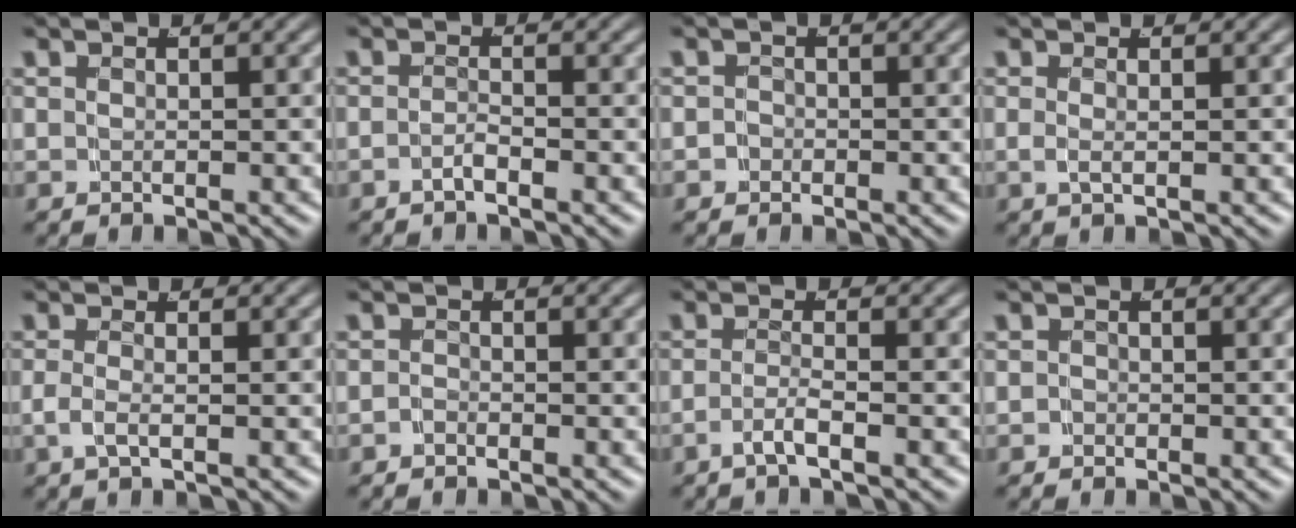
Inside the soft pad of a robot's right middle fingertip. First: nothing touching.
{"total": 1.4, "force": [-1.3, -0.2, 0.6], "torque": [-0.010, 0.001, -0.027]}
{"total": 0.9, "force": [-0.6, 0.6, -0.2], "torque": [0.005, -0.002, -0.014]}
{"total": 0.8, "force": [0.0, -0.2, 0.8], "torque": [-0.020, -0.004, 0.003]}
{"total": 1.5, "force": [-0.6, 0.2, 1.4], "torque": [-0.037, -0.006, -0.009]}
{"total": 0.8, "force": [-0.8, 0.0, 0.0], "torque": [-0.001, -0.003, -0.017]}
{"total": 1.9, "force": [-1.3, -0.4, 1.3], "torque": [-0.023, -0.004, -0.025]}
{"total": 0.5, "force": [-0.4, 0.2, -0.2], "torque": [0.005, -0.002, -0.010]}